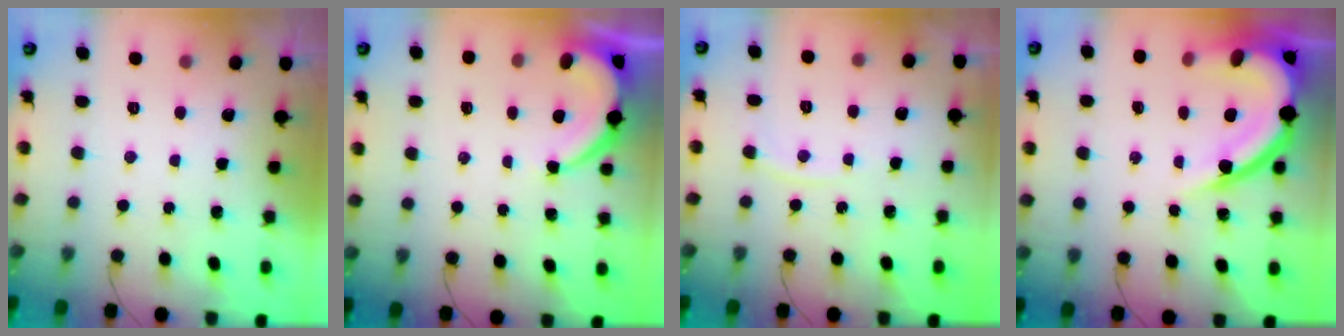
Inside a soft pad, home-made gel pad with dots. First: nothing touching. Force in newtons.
{"total": 5.0, "press": 4.9, "slide": 0.5}
{"total": 4.5, "press": 4.4, "slide": 0.6}
{"total": 15.6, "press": 15.5, "slide": 1.5}